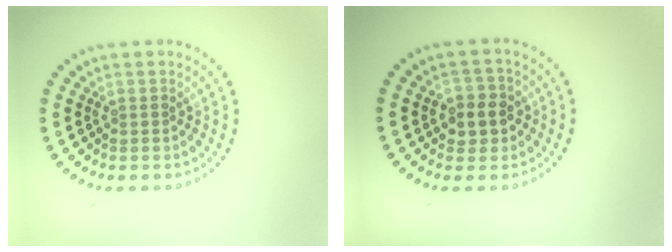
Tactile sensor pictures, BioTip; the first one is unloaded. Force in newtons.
{"total": 2.7, "press": 2.6, "slide": 0.7}